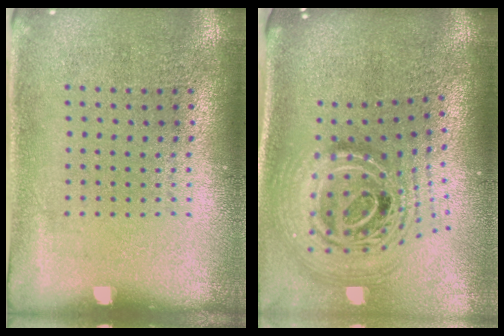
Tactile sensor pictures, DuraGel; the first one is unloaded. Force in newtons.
{"total": 2.7, "press": 1.9, "slide": 1.9}